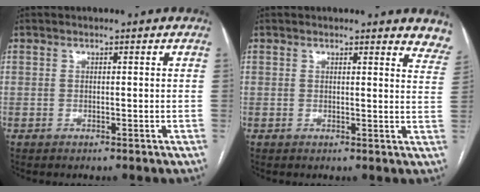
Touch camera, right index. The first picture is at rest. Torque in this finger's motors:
{"motor_torque": [-0.19, 0.00, 0.06, 0.00]}